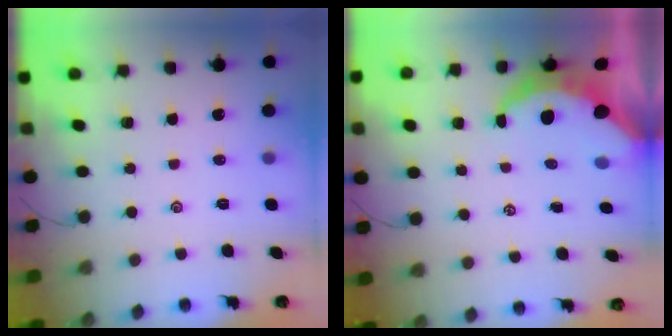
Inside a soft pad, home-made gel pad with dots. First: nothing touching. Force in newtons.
{"total": 7.2, "press": 7.2, "slide": 0.9}